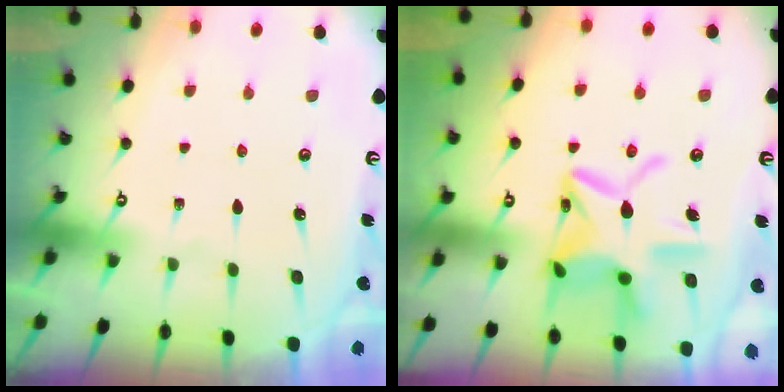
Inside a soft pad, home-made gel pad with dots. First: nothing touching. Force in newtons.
{"total": 17.0, "press": 17.0, "slide": 1.6}